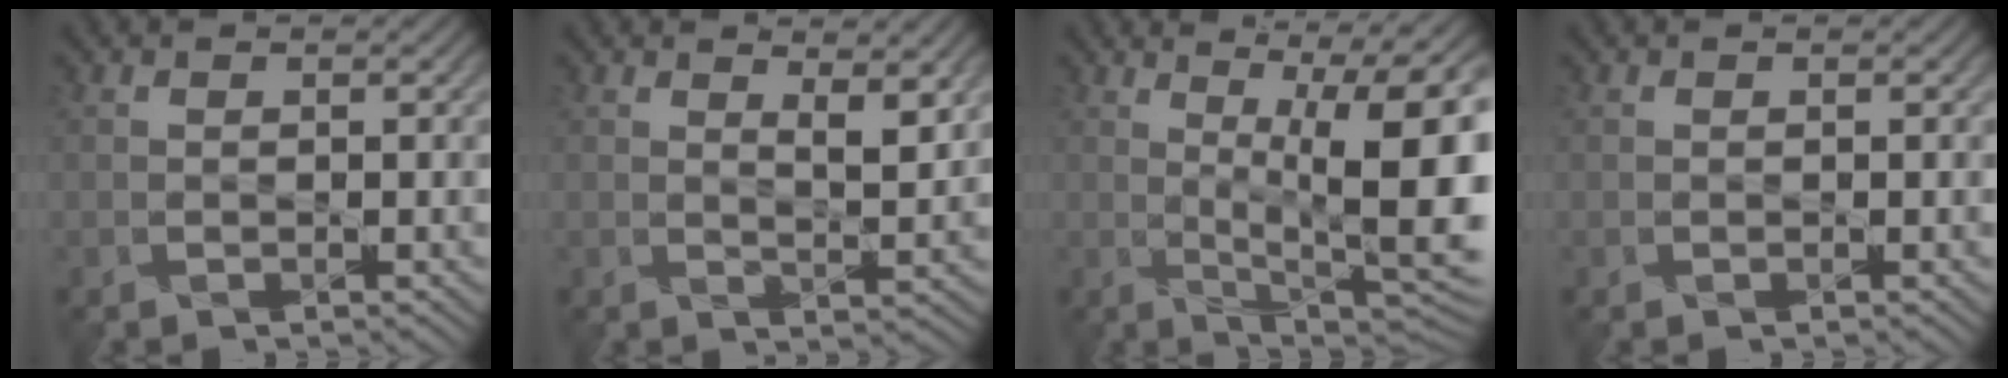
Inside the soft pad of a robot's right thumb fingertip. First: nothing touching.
{"total": 3.8, "force": [2.8, 0.9, 2.4], "torque": [-0.045, -0.004, 0.055]}
{"total": 13.4, "force": [1.9, 4.0, 12.6], "torque": [-0.161, 0.010, 0.035]}
{"total": 0.0}